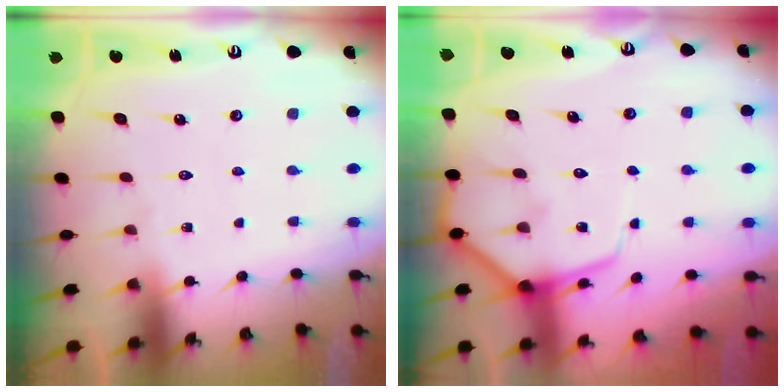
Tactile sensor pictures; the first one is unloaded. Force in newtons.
{"total": 7.6, "press": 7.5, "slide": 0.9}